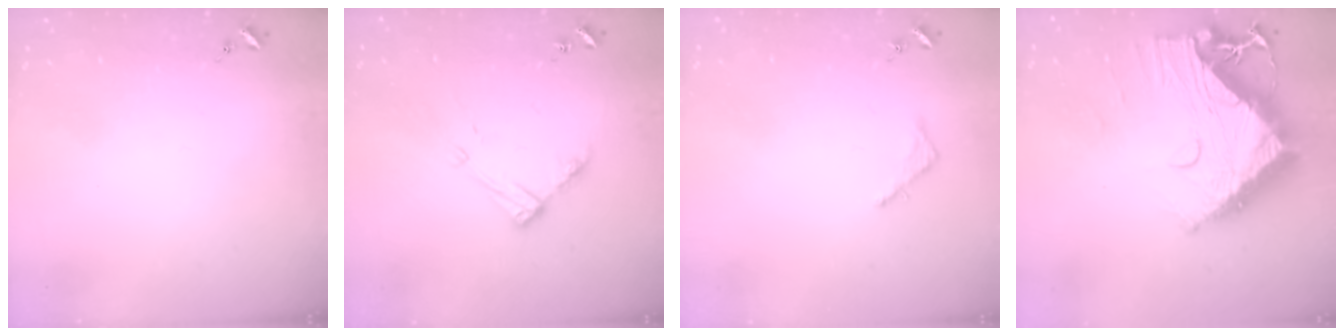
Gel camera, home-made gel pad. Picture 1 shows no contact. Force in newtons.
{"total": 11.0, "press": 11.0, "slide": 0.8}
{"total": 2.5, "press": 2.5, "slide": 0.2}
{"total": 21.2, "press": 21.1, "slide": 2.0}